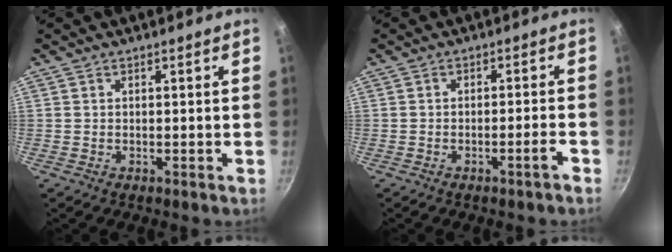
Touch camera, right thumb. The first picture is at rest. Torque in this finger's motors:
{"motor_torque": [0.13, -0.36, 0.11, 0.43, -0.05]}